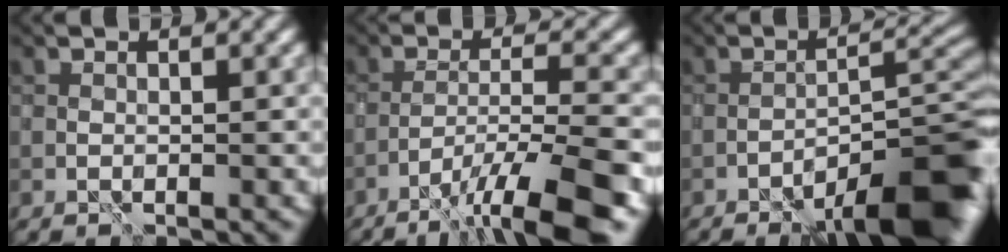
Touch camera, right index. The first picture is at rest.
{"total": 9.8, "force": [-6.7, 1.9, 7.0], "torque": [-0.110, 0.007, -0.107]}
{"total": 11.5, "force": [-7.7, 3.1, 7.9], "torque": [-0.103, 0.011, -0.113]}